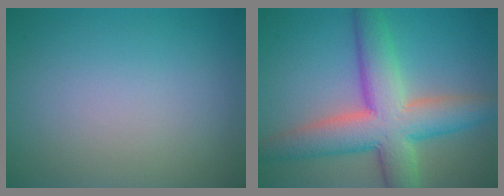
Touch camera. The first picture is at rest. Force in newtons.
{"total": 9.2, "press": 9.1, "slide": 0.5}